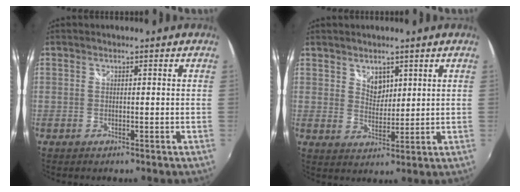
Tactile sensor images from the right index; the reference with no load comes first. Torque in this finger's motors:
{"motor_torque": [-0.02, 0.09, 0.03, 0.01]}